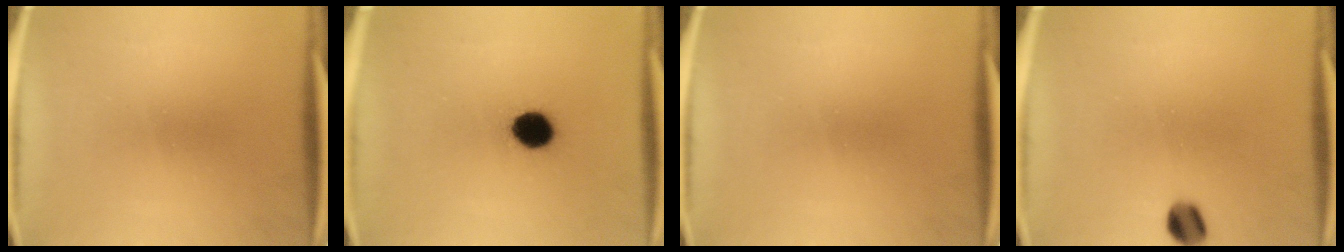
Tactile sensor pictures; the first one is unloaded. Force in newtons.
{"total": 8.0}
{"total": 0.0}
{"total": 4.3}